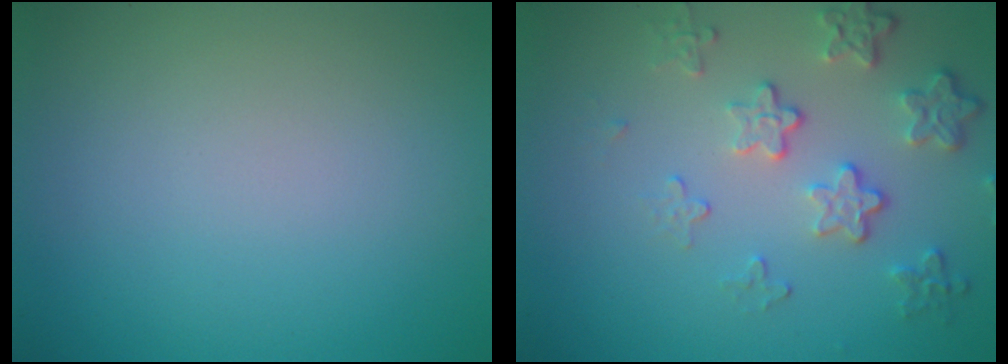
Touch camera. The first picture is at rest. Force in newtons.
{"total": 4.2, "press": 3.1, "slide": 2.8}